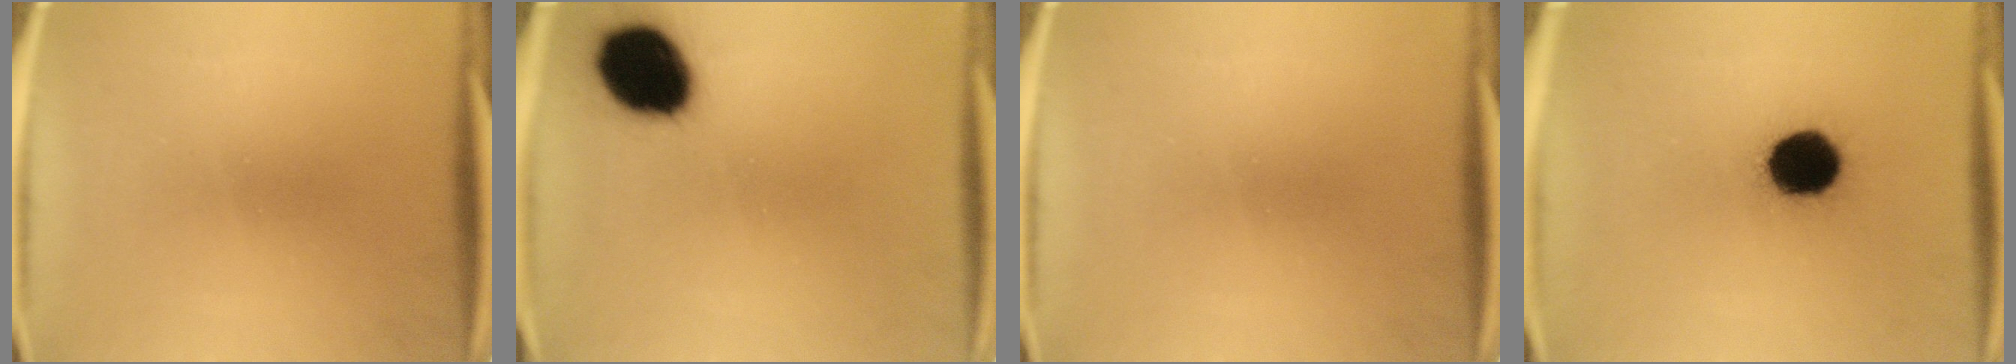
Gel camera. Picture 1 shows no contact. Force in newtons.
{"total": 16.1}
{"total": 0.0}
{"total": 14.5}